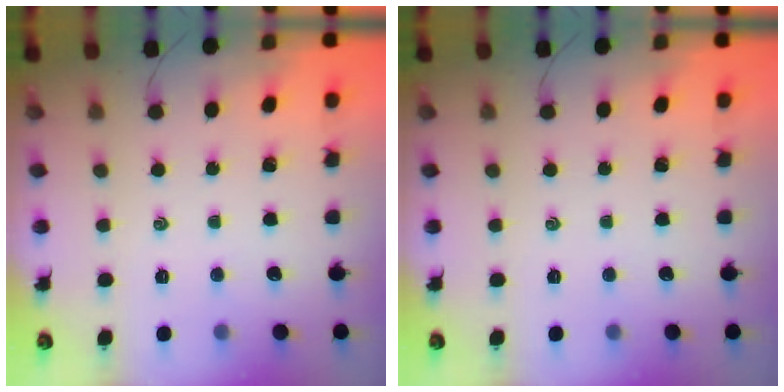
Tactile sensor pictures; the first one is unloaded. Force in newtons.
{"total": 0.0}